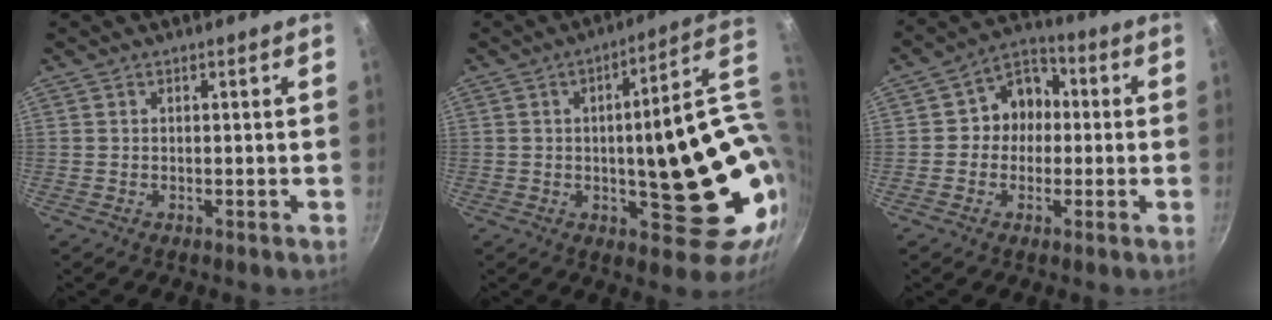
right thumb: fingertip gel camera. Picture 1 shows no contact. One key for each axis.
{"total": 24.6, "fx": 2.3, "fy": 8.6, "fz": 23.0, "tx": -0.263, "ty": -0.018, "tz": 0.045}
{"total": 8.5, "fx": -0.1, "fy": 7.4, "fz": 4.2, "tx": -0.013, "ty": 0.024, "tz": -0.018}